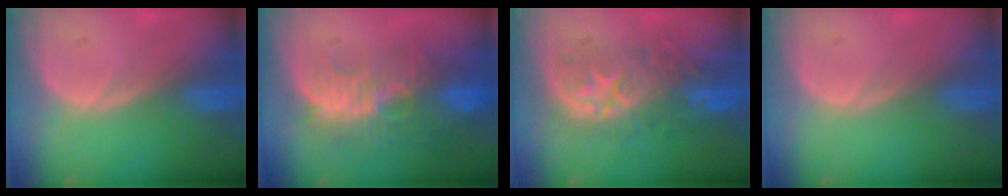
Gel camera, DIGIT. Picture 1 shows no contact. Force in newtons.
{"total": 10.8, "press": 9.5, "slide": 5.2}
{"total": 8.7, "press": 8.6, "slide": 1.7}
{"total": 0.0}